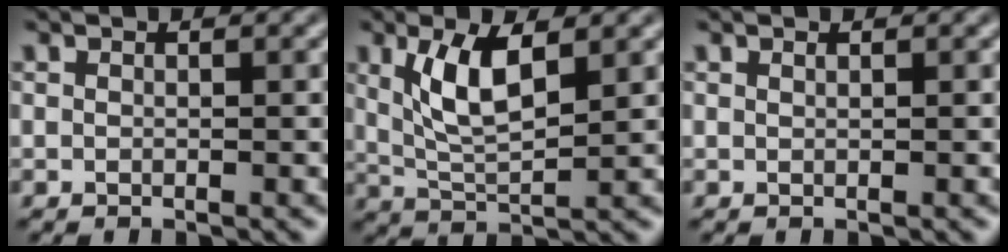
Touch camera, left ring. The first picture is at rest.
{"total": 5.0, "force": [1.8, 1.8, 4.3], "torque": [-0.093, -0.002, 0.035]}
{"total": 0.0}